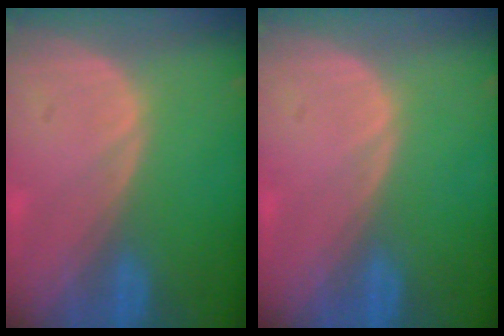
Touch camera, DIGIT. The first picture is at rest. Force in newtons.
{"total": 0.0}